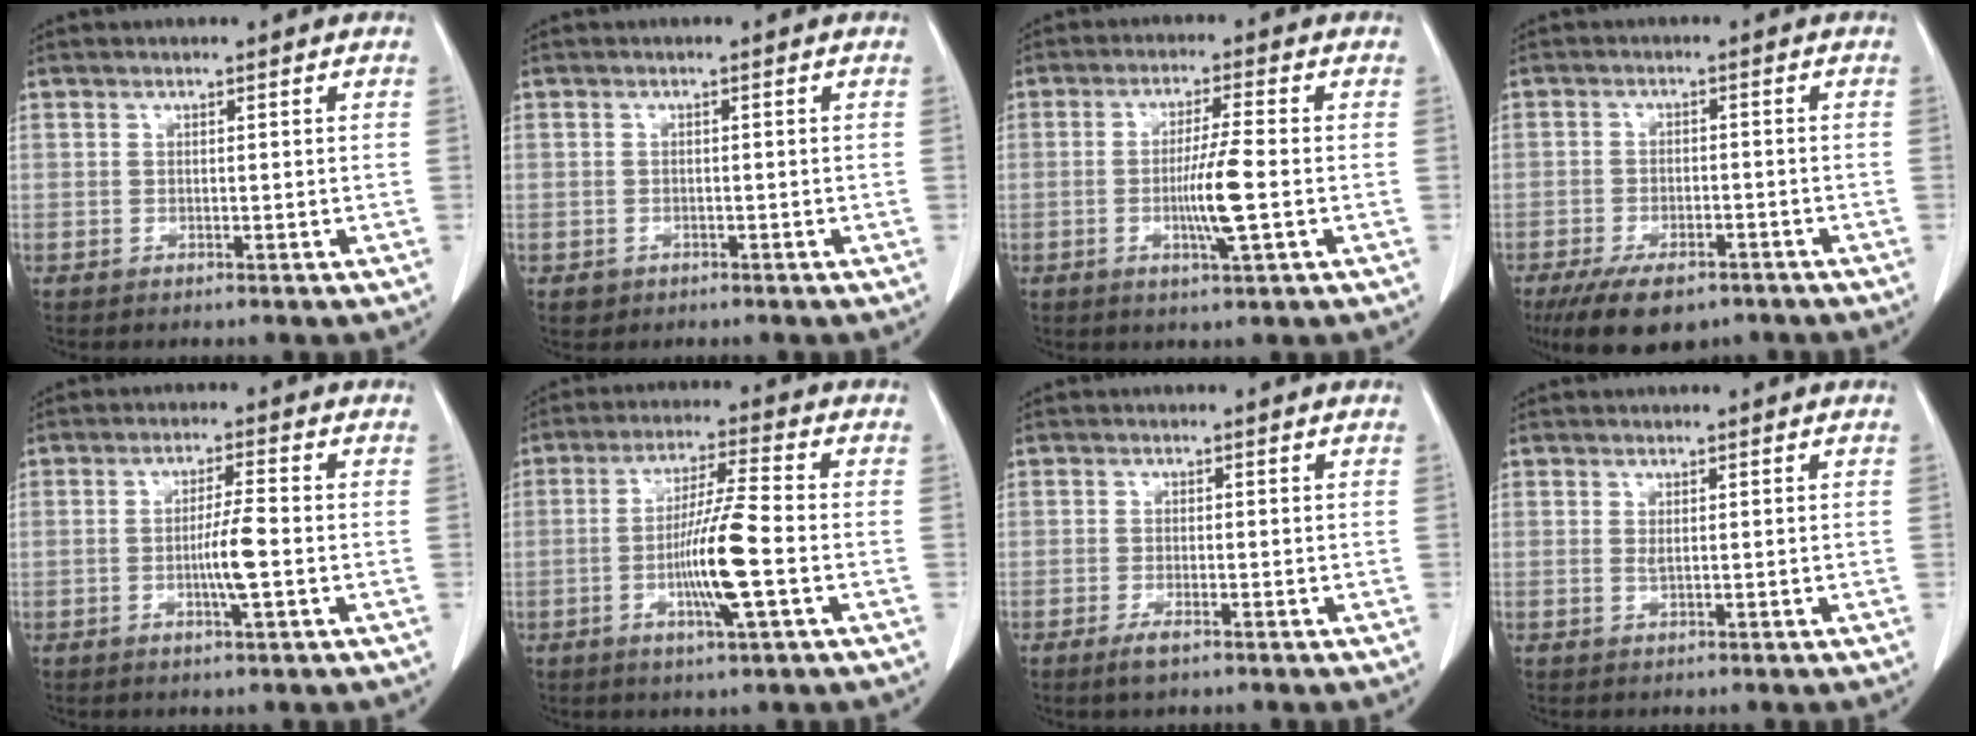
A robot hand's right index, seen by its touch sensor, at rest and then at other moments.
{"total": 1.4, "force": [-0.5, 1.3, 0.0], "torque": [0.001, 0.006, -0.003]}
{"total": 8.1, "force": [-2.0, -0.2, 7.9], "torque": [-0.146, -0.007, -0.038]}
{"total": 9.8, "force": [-7.0, 4.2, 5.4], "torque": [-0.087, -0.007, -0.108]}
{"total": 4.9, "force": [-1.1, 0.0, 4.8], "torque": [-0.090, -0.006, -0.020]}
{"total": 10.0, "force": [-2.4, -0.1, 9.7], "torque": [-0.183, -0.008, -0.049]}
{"total": 2.1, "force": [-1.3, 0.5, 1.6], "torque": [-0.030, -0.002, -0.021]}
{"total": 0.7, "force": [0.2, 0.1, 0.6], "torque": [-0.019, -0.004, 0.006]}